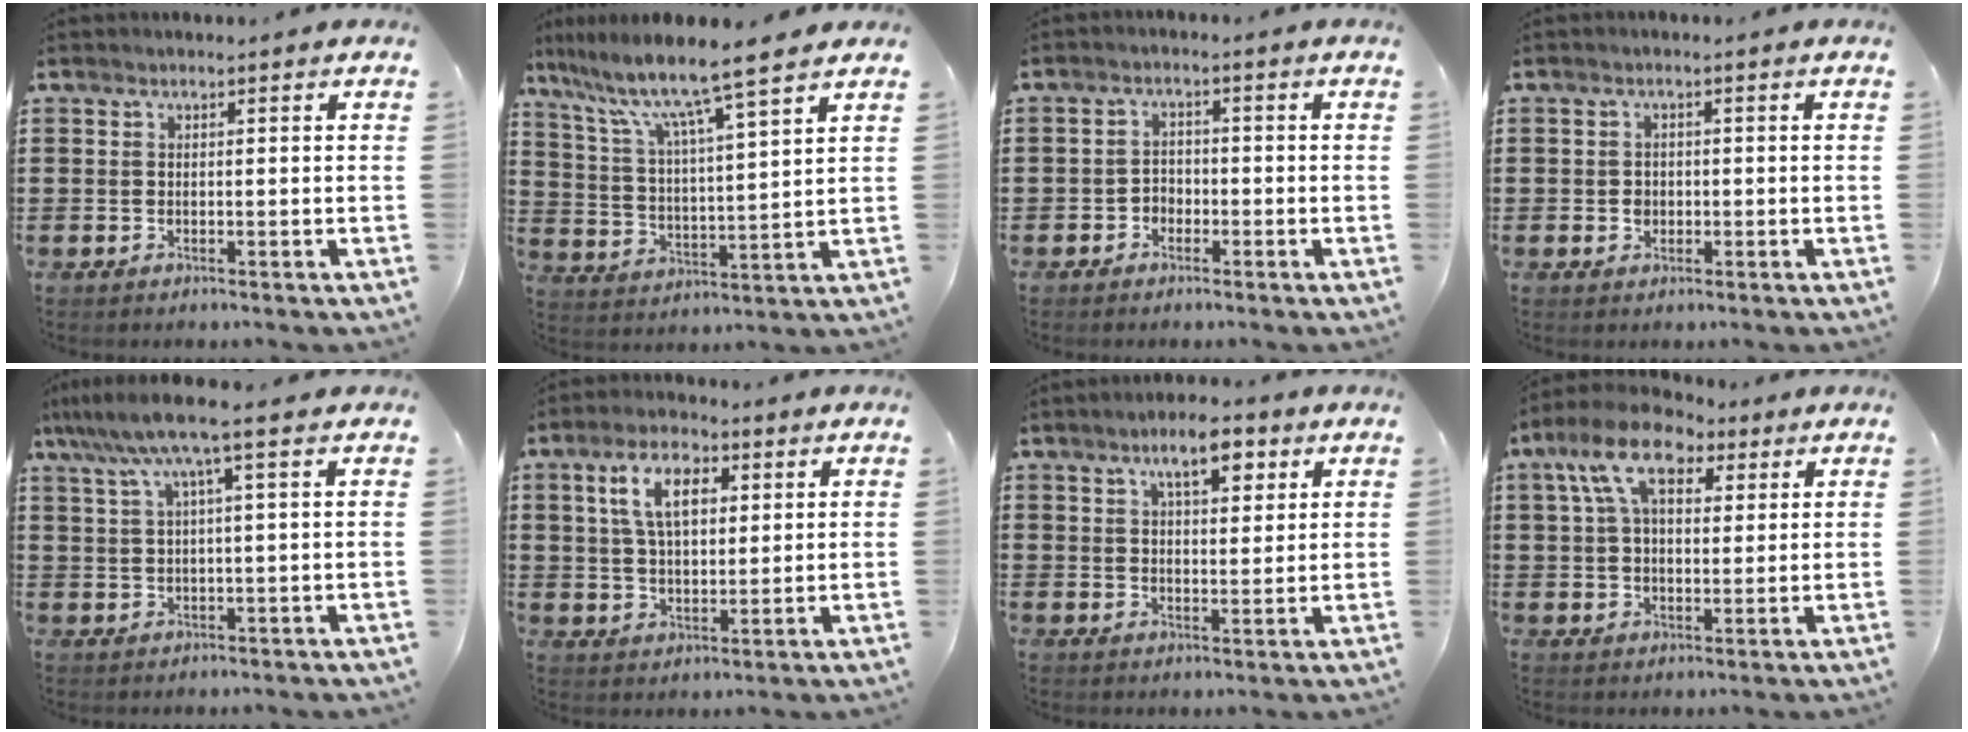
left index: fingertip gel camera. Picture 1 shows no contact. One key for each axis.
{"total": 8.5, "fx": 6.9, "fy": -0.3, "fz": 4.9, "tx": -0.122, "ty": -0.046, "tz": 0.108}
{"total": 2.0, "fx": -1.5, "fy": 1.3, "fz": 0.2, "tx": -0.012, "ty": 0.004, "tz": -0.035}
{"total": 1.5, "fx": -0.3, "fy": 1.4, "fz": 0.6, "tx": -0.015, "ty": 0.005, "tz": -0.008}
{"total": 6.6, "fx": 3.1, "fy": 0.0, "fz": 5.8, "tx": -0.128, "ty": -0.006, "tz": 0.049}
{"total": 8.4, "fx": 3.4, "fy": 4.2, "fz": 6.3, "tx": -0.131, "ty": 0.013, "tz": 0.058}
{"total": 6.8, "fx": 3.9, "fy": 2.7, "fz": 4.7, "tx": -0.073, "ty": 0.000, "tz": 0.062}
{"total": 9.7, "fx": 5.1, "fy": 5.3, "fz": 6.3, "tx": -0.135, "ty": 0.009, "tz": 0.090}